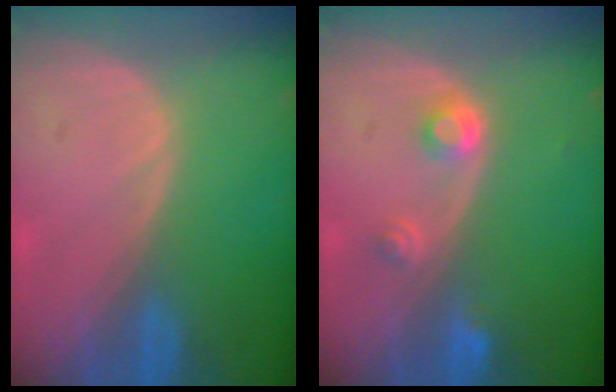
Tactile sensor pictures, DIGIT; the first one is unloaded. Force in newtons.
{"total": 3.0, "press": 2.8, "slide": 1.0}